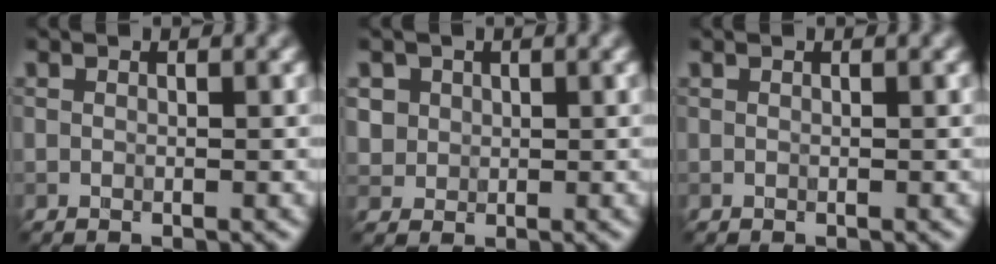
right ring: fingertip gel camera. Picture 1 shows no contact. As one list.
[{"total": 3.2, "force": [1.3, 2.7, 1.1], "torque": [-0.024, 0.009, 0.027]}, {"total": 0.0}]